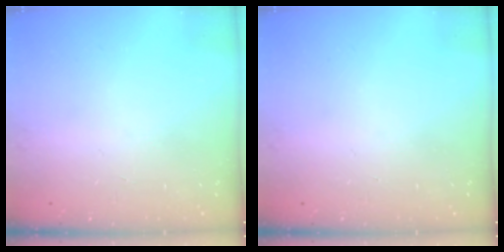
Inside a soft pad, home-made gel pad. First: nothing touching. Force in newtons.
{"total": 0.0}